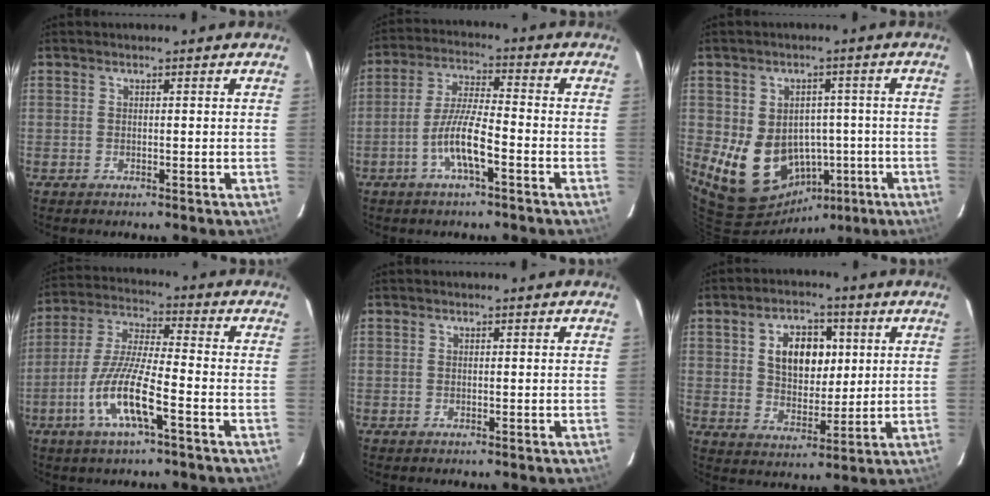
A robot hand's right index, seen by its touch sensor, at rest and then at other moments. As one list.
[{"total": 8.2, "force": [-3.7, 1.0, 7.2], "torque": [-0.146, 0.002, -0.070]}, {"total": 13.1, "force": [-3.3, 10.9, 6.4], "torque": [-0.140, 0.015, -0.022]}, {"total": 12.1, "force": [-5.2, 1.5, 10.8], "torque": [-0.225, -0.006, -0.103]}, {"total": 0.0}, {"total": 10.2, "force": [2.9, 6.7, 7.1], "torque": [-0.124, 0.018, 0.055]}]